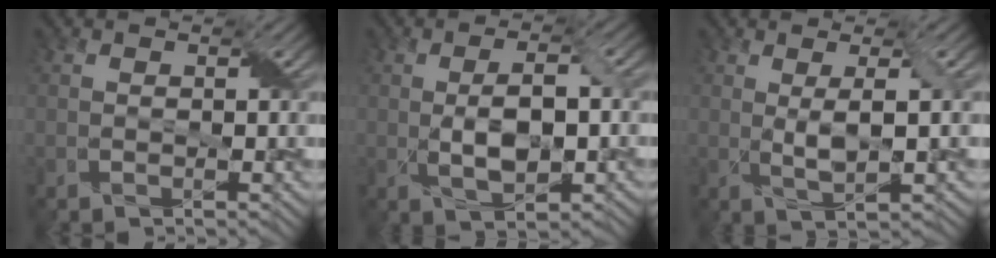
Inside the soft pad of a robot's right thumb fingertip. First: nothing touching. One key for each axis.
{"total": 5.8, "fx": -0.5, "fy": 2.6, "fz": 5.1, "tx": -0.095, "ty": 0.002, "tz": -0.007}
{"total": 3.5, "fx": 0.6, "fy": 0.5, "fz": 3.4, "tx": -0.075, "ty": 0.003, "tz": 0.015}